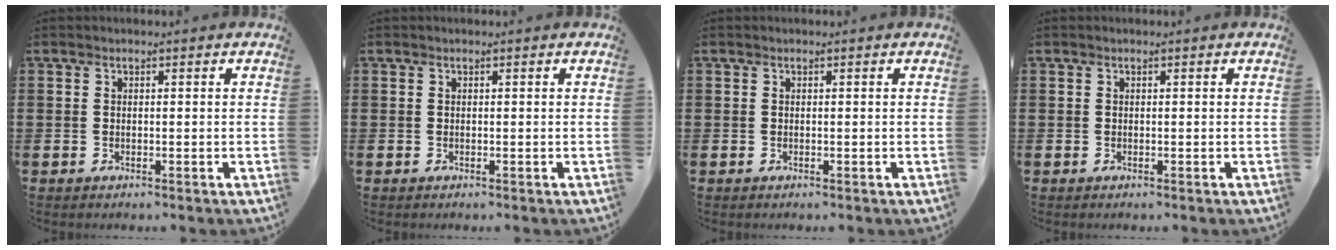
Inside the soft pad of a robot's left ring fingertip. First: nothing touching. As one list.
[{"total": 0.0}, {"total": 0.0}, {"total": 0.0}]